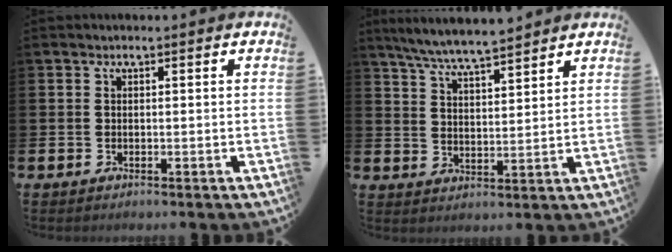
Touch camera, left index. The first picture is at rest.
{"total": 6.4, "force": [6.1, 0.2, 1.8], "torque": [-0.059, -0.029, 0.111]}